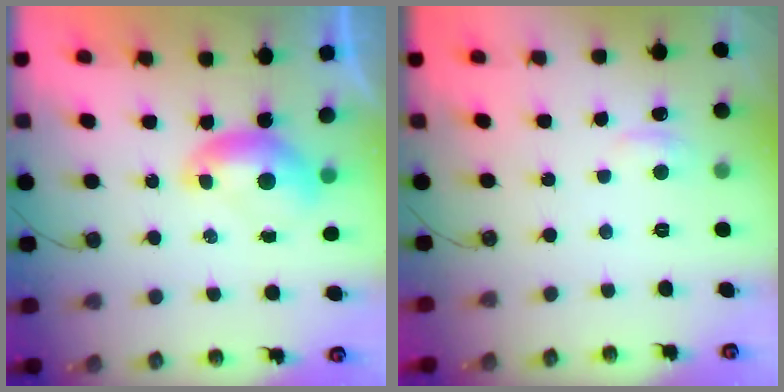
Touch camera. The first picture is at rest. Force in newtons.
{"total": 2.5, "press": 2.5, "slide": 0.5}